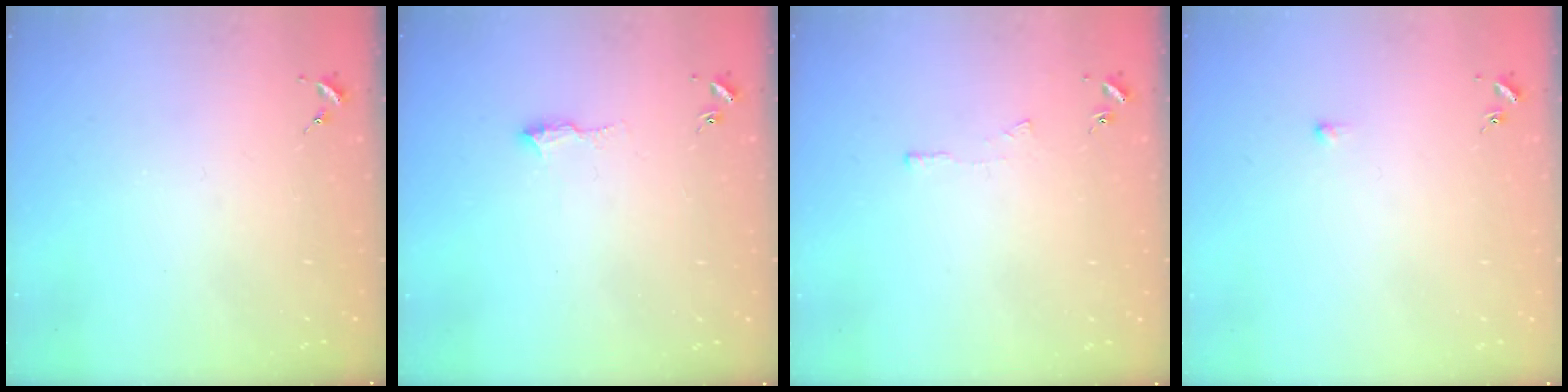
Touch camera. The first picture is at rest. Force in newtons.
{"total": 8.0, "press": 8.0, "slide": 0.8}
{"total": 3.6, "press": 3.6, "slide": 0.4}
{"total": 2.7, "press": 2.7, "slide": 0.6}